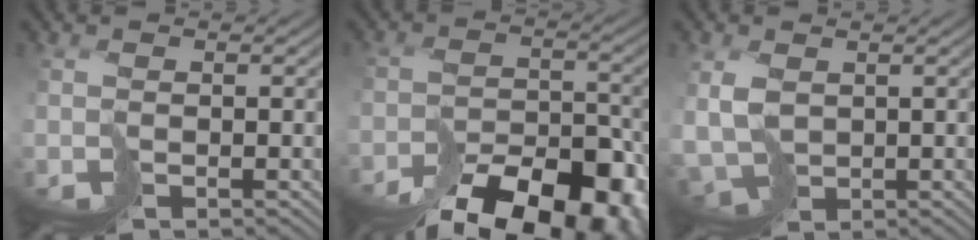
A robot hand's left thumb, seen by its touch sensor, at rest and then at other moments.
{"total": 15.0, "force": [-12.0, 6.0, 6.6], "torque": [-0.105, -0.031, -0.143]}
{"total": 5.0, "force": [0.3, 3.3, 3.7], "torque": [-0.104, -0.009, 0.009]}